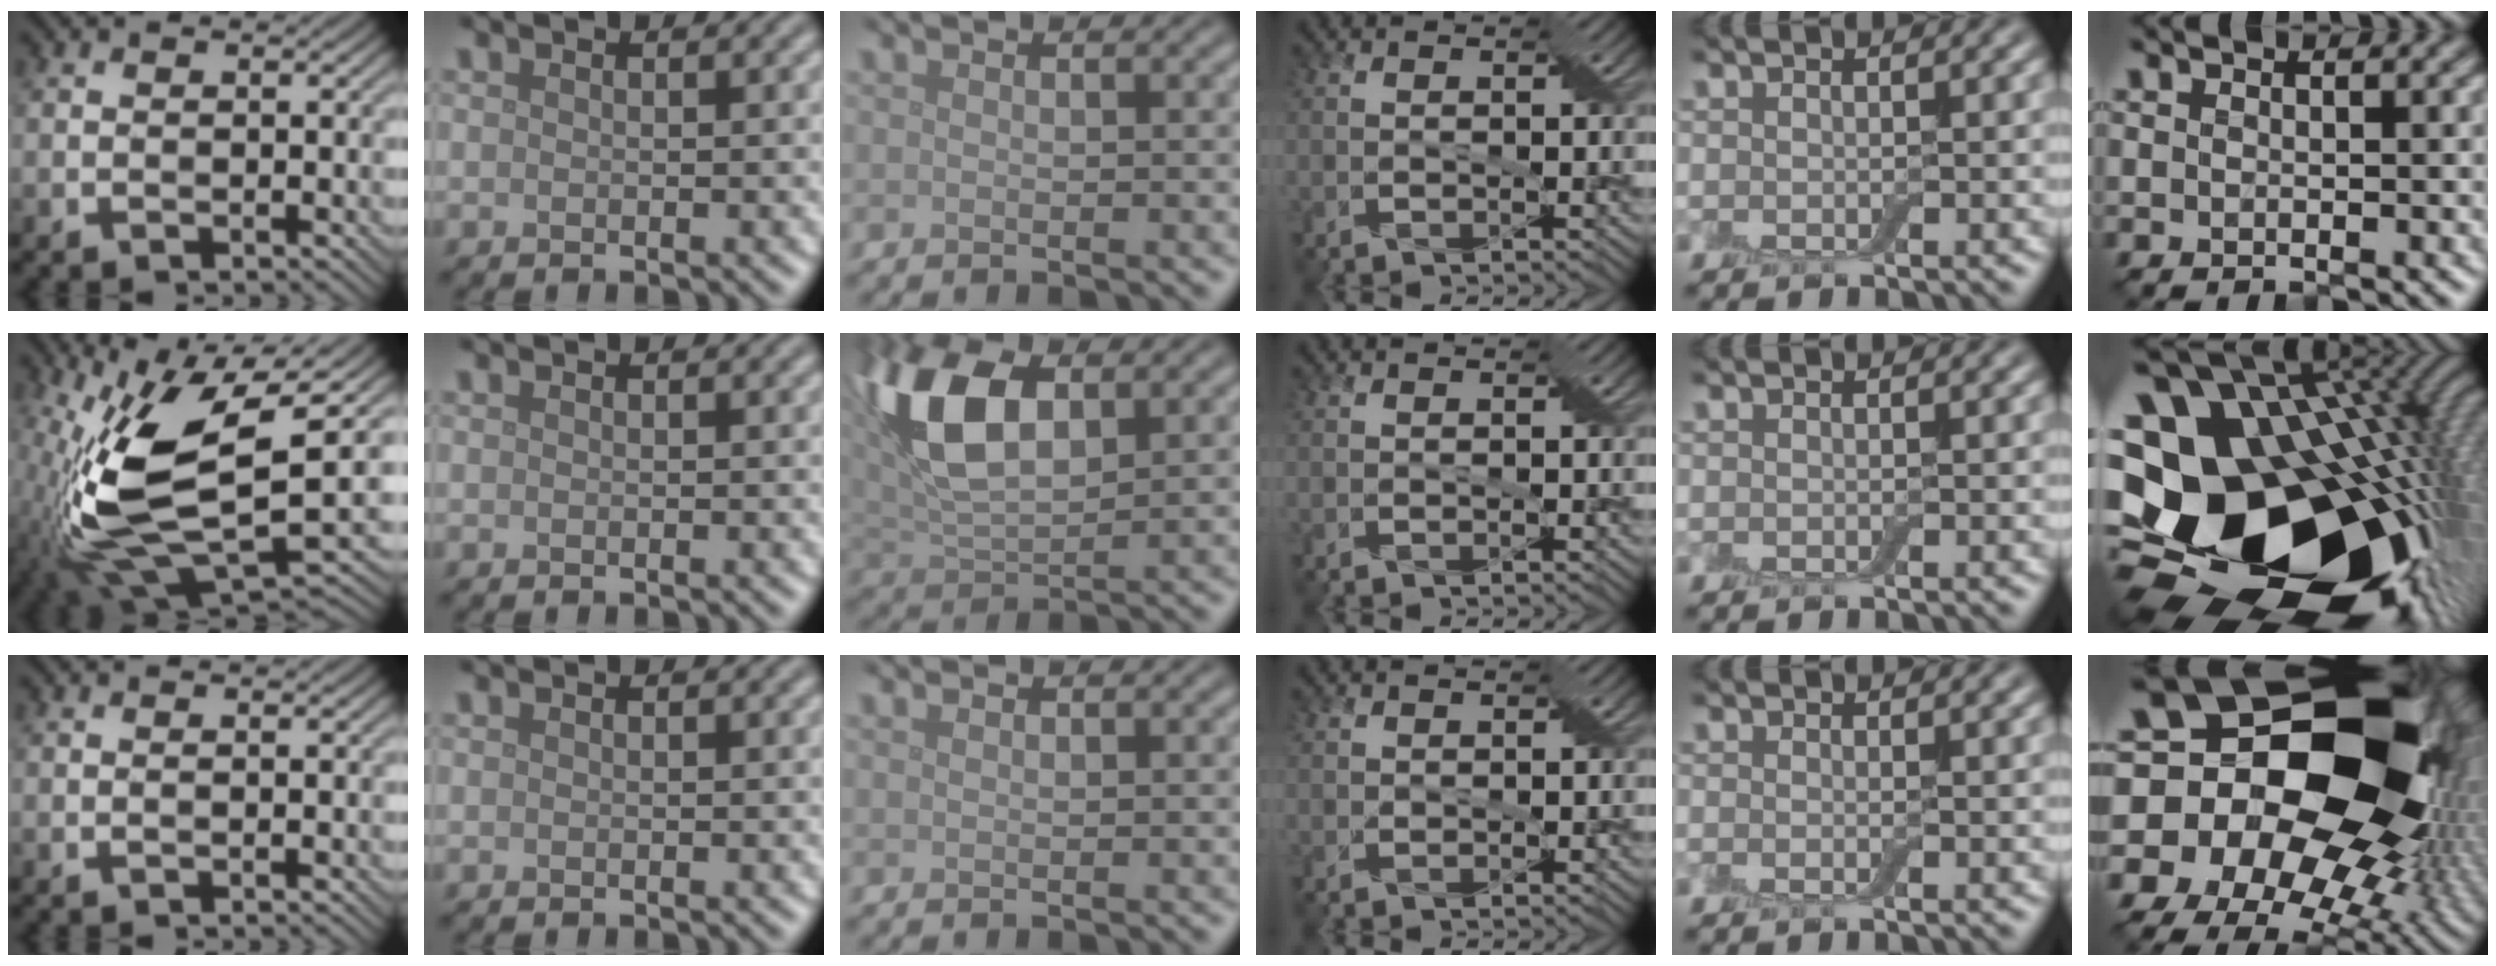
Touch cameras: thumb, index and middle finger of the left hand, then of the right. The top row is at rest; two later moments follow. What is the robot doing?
{"motion": "cut", "object": "cling film"}